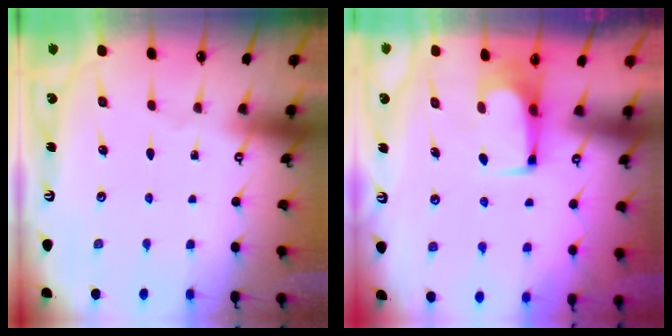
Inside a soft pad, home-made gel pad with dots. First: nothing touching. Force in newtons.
{"total": 1.6, "press": 1.5, "slide": 0.3}